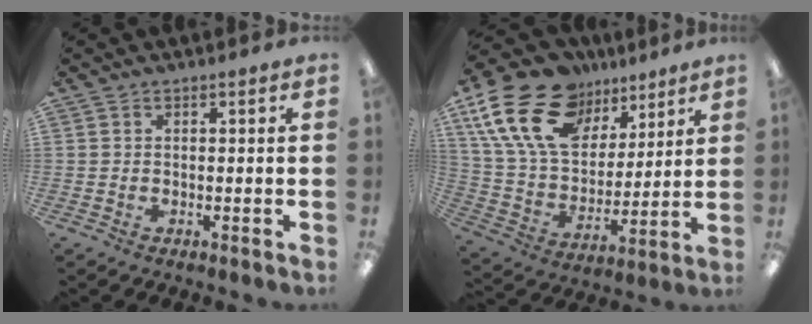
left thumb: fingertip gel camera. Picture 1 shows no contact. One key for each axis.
{"total": 21.9, "fx": 12.4, "fy": 13.7, "fz": 11.8, "tx": -0.246, "ty": -0.055, "tz": 0.228}